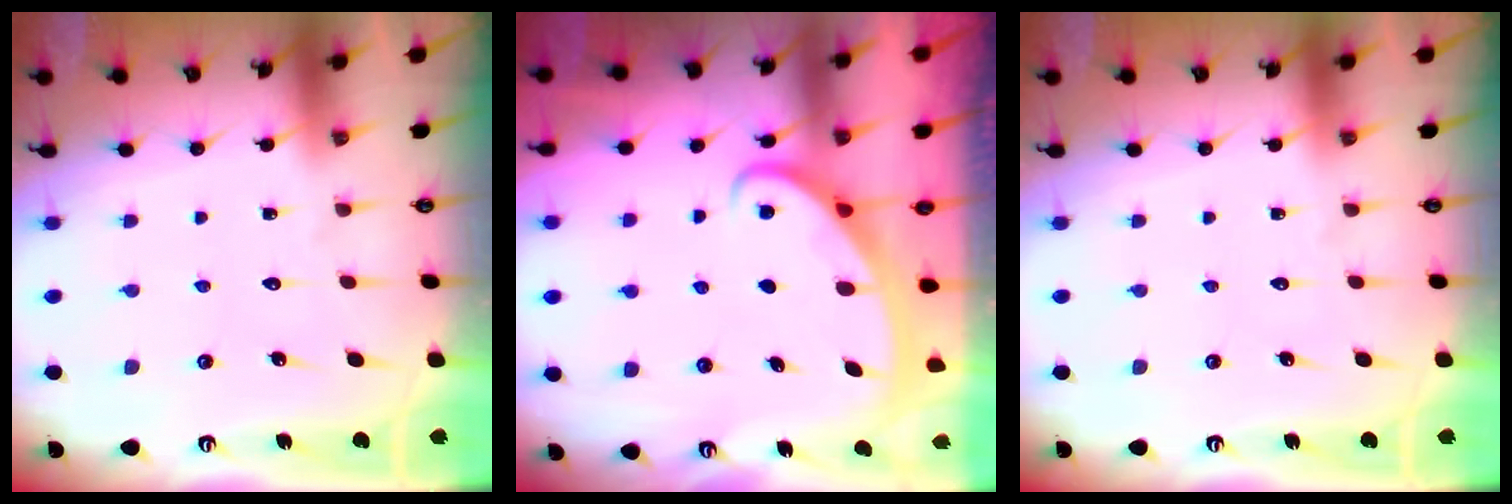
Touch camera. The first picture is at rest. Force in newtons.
{"total": 2.8, "press": 2.8, "slide": 0.4}
{"total": 0.0}